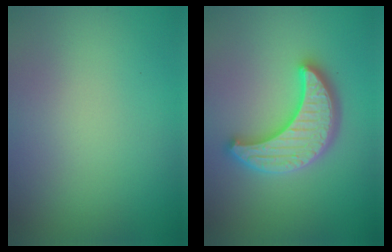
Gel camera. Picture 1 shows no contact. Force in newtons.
{"total": 5.3, "press": 5.2, "slide": 0.9}